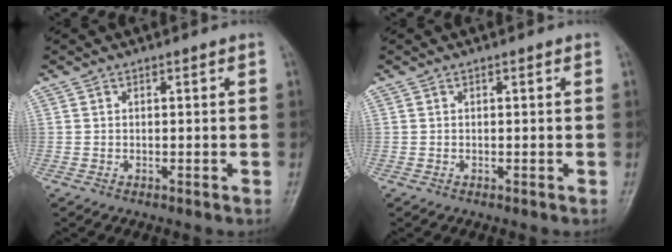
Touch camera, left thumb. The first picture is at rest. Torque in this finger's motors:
{"motor_torque": [-0.10, 0.32, -0.09, -0.04, 0.02]}